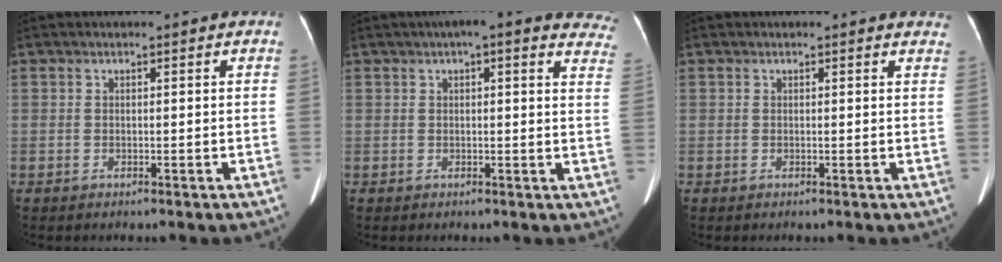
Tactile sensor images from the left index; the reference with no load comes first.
{"total": 13.1, "force": [10.5, 3.1, 7.2], "torque": [-0.063, 0.010, 0.096]}
{"total": 1.6, "force": [1.4, 0.9, 0.1], "torque": [0.009, -0.007, -0.002]}